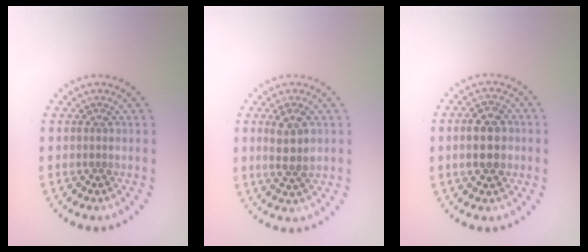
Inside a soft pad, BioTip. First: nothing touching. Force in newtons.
{"total": 2.9, "press": 2.7, "slide": 0.9}
{"total": 3.8, "press": 3.8, "slide": 0.4}